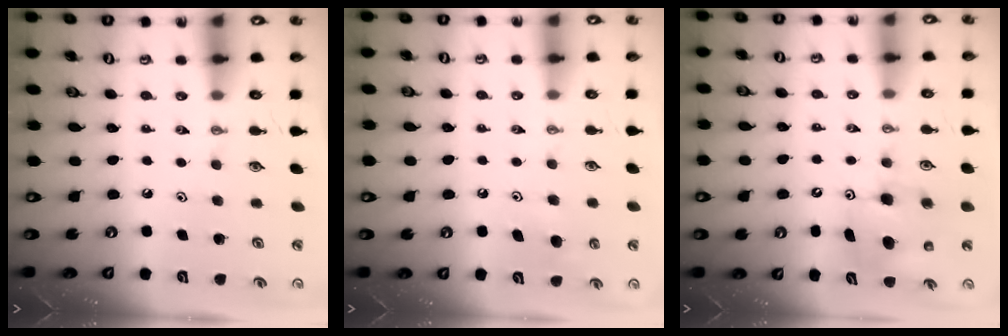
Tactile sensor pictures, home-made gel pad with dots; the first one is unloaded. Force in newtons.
{"total": 6.4, "press": 6.4, "slide": 0.4}
{"total": 8.0, "press": 8.0, "slide": 0.7}